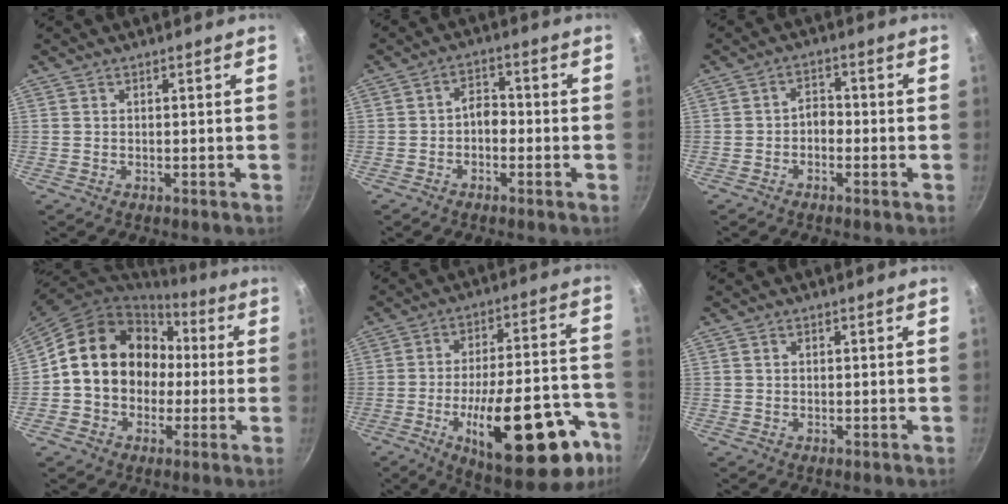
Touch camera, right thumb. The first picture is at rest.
{"total": 3.6, "force": [-1.3, 2.3, 2.4], "torque": [-0.028, 0.023, -0.026]}
{"total": 2.8, "force": [-1.2, 1.8, 1.8], "torque": [-0.019, 0.020, -0.024]}
{"total": 17.8, "force": [0.7, 15.0, 9.6], "torque": [-0.129, 0.052, 0.008]}
{"total": 26.7, "force": [-11.7, 10.3, 21.6], "torque": [-0.262, 0.047, -0.161]}
{"total": 0.7, "force": [0.3, 0.5, 0.3], "torque": [-0.003, 0.004, 0.005]}